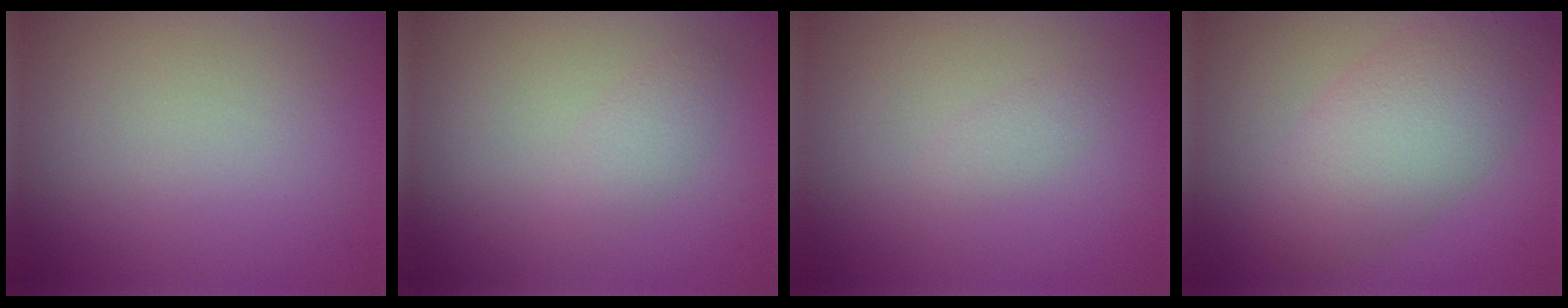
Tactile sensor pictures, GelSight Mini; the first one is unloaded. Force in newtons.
{"total": 1.4, "press": 1.4, "slide": 0.1}
{"total": 0.9, "press": 0.9, "slide": 0.0}
{"total": 6.6, "press": 6.6, "slide": 0.5}